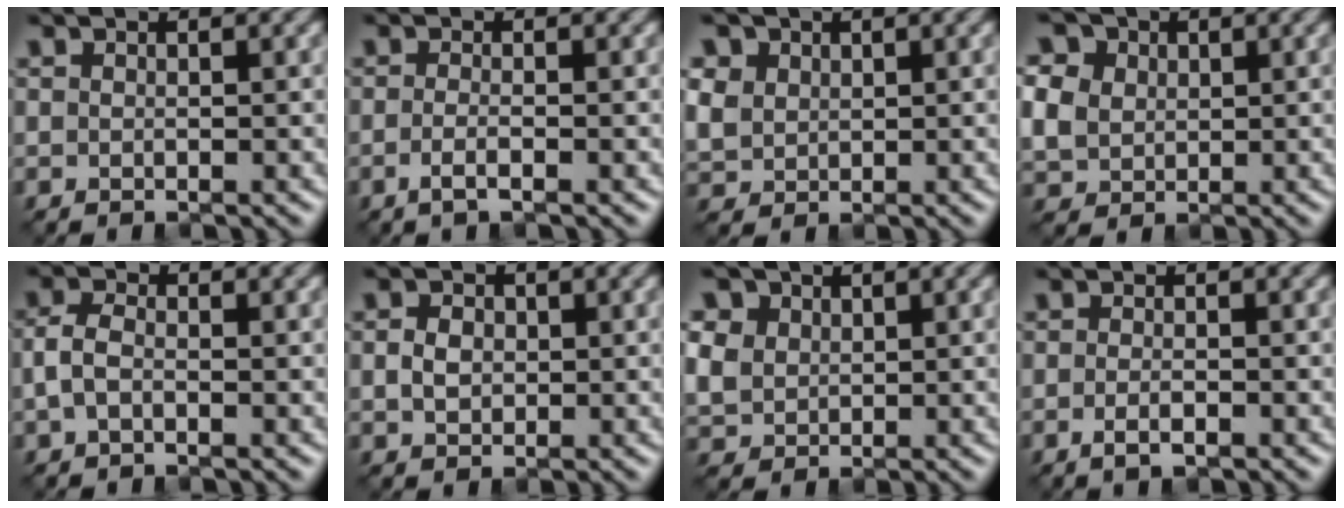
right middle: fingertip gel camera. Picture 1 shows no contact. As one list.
[{"total": 1.7, "force": [-0.7, 0.5, 1.4], "torque": [-0.026, -0.003, -0.019]}, {"total": 3.9, "force": [1.7, 3.2, 1.5], "torque": [-0.068, 0.011, 0.045]}, {"total": 8.4, "force": [3.3, 6.7, 4.0], "torque": [-0.102, 0.026, 0.046]}, {"total": 2.2, "force": [-0.5, 1.3, 1.7], "torque": [-0.041, 0.006, -0.016]}, {"total": 2.1, "force": [0.1, 1.7, 1.2], "torque": [-0.025, 0.000, -0.002]}, {"total": 6.1, "force": [2.7, 4.8, 2.7], "torque": [-0.100, 0.017, 0.047]}, {"total": 1.6, "force": [-0.8, 0.5, 1.3], "torque": [-0.026, -0.004, -0.017]}]